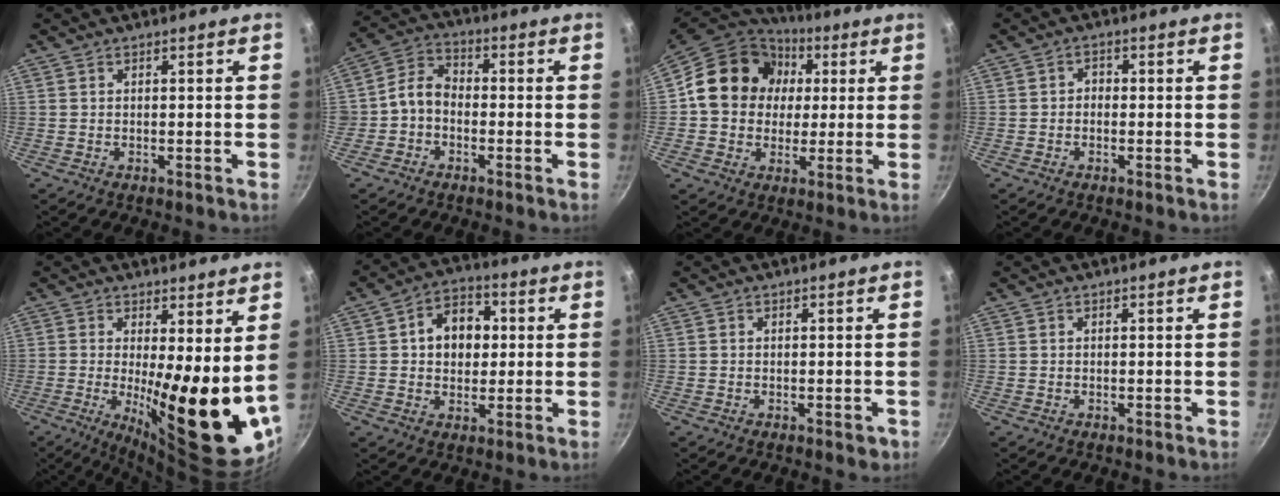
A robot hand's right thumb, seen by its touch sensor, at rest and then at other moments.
{"total": 6.0, "force": [-1.6, 4.7, 3.3], "torque": [-0.044, 0.029, -0.046]}
{"total": 17.0, "force": [2.7, 14.8, 8.0], "torque": [-0.111, 0.026, 0.032]}
{"total": 1.8, "force": [-0.4, 1.5, 0.9], "torque": [-0.010, 0.009, -0.010]}
{"total": 17.3, "force": [0.8, 4.7, 16.6], "torque": [-0.213, -0.037, 0.019]}
{"total": 10.3, "force": [1.6, 7.8, 6.6], "torque": [-0.064, 0.010, 0.015]}
{"total": 1.5, "force": [-0.6, 0.9, 1.1], "torque": [-0.009, 0.000, -0.007]}
{"total": 0.0}